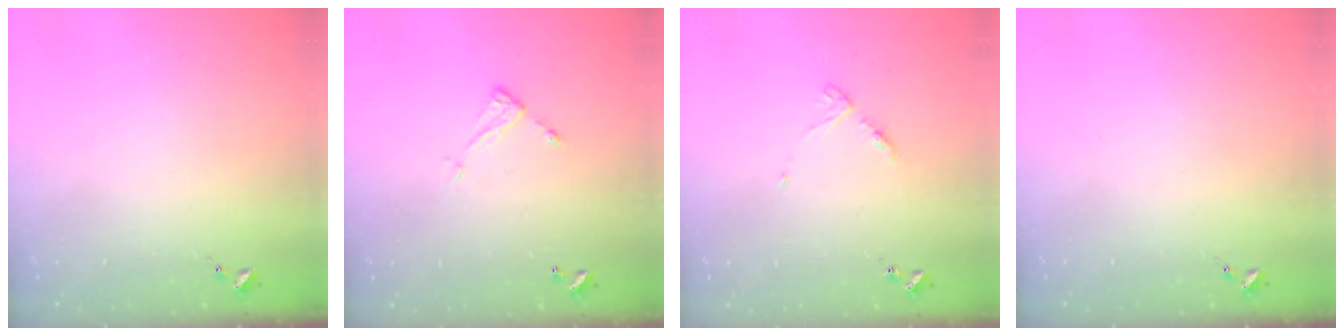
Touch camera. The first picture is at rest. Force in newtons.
{"total": 5.8, "press": 5.8, "slide": 0.2}
{"total": 4.4, "press": 4.3, "slide": 0.5}
{"total": 0.0}